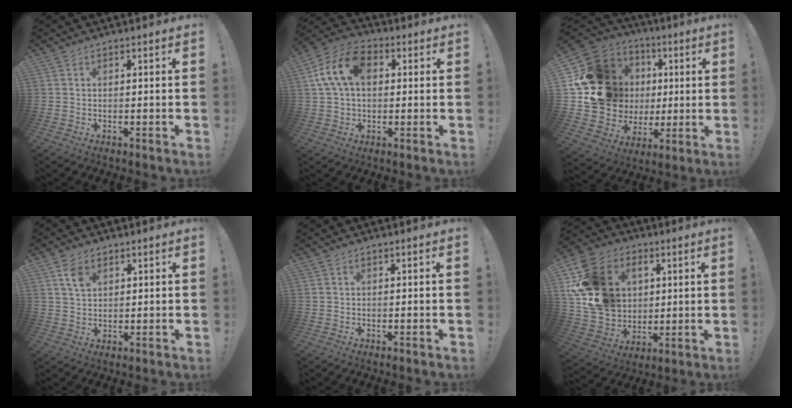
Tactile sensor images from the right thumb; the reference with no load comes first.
{"total": 14.5, "force": [3.2, 9.6, 10.3], "torque": [-0.199, 0.013, 0.062]}
{"total": 20.6, "force": [4.1, 18.0, 9.2], "torque": [-0.156, -0.015, 0.131]}
{"total": 5.3, "force": [2.7, 3.2, 3.2], "torque": [-0.060, -0.004, 0.052]}
{"total": 0.0}
{"total": 18.9, "force": [4.9, 15.8, 9.1], "torque": [-0.157, -0.007, 0.112]}